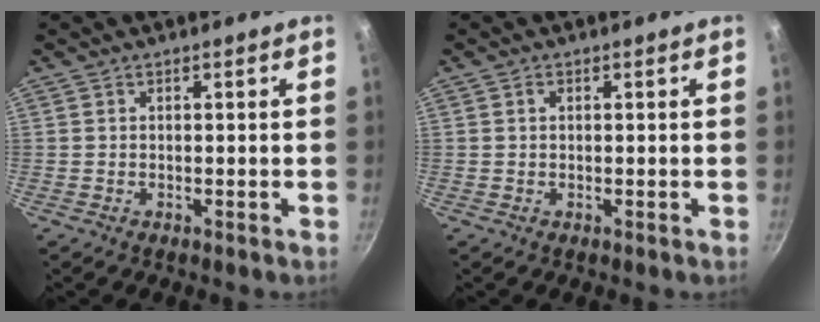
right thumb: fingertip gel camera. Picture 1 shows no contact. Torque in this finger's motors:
{"motor_torque": [-0.17, 0.37, 0.26, -0.10, 0.01]}